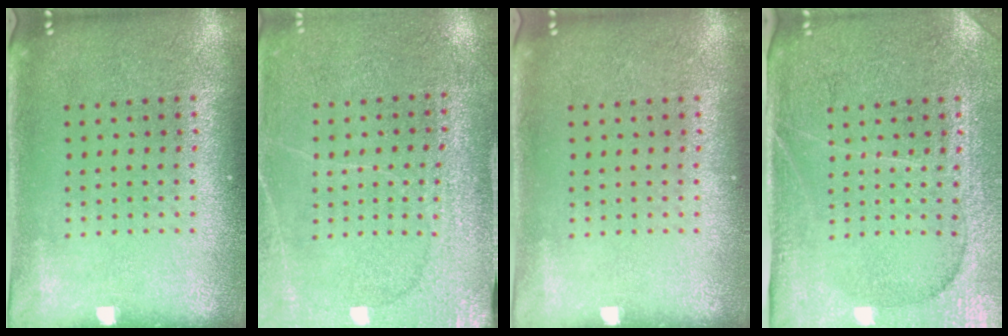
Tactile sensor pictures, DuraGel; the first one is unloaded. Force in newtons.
{"total": 2.9, "press": 2.8, "slide": 0.4}
{"total": 0.0}
{"total": 4.0, "press": 3.6, "slide": 1.7}